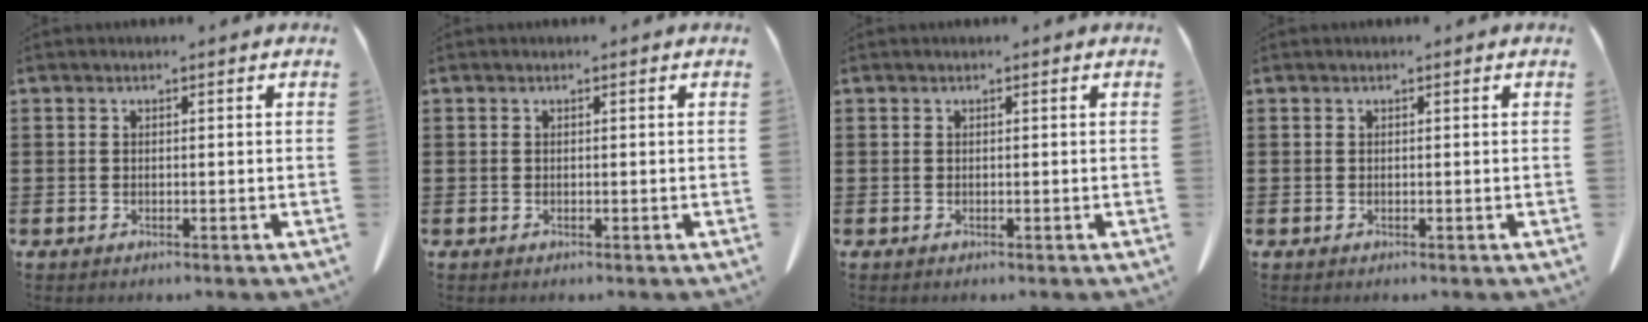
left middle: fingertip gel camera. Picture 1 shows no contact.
{"total": 0.0}
{"total": 0.0}
{"total": 0.0}